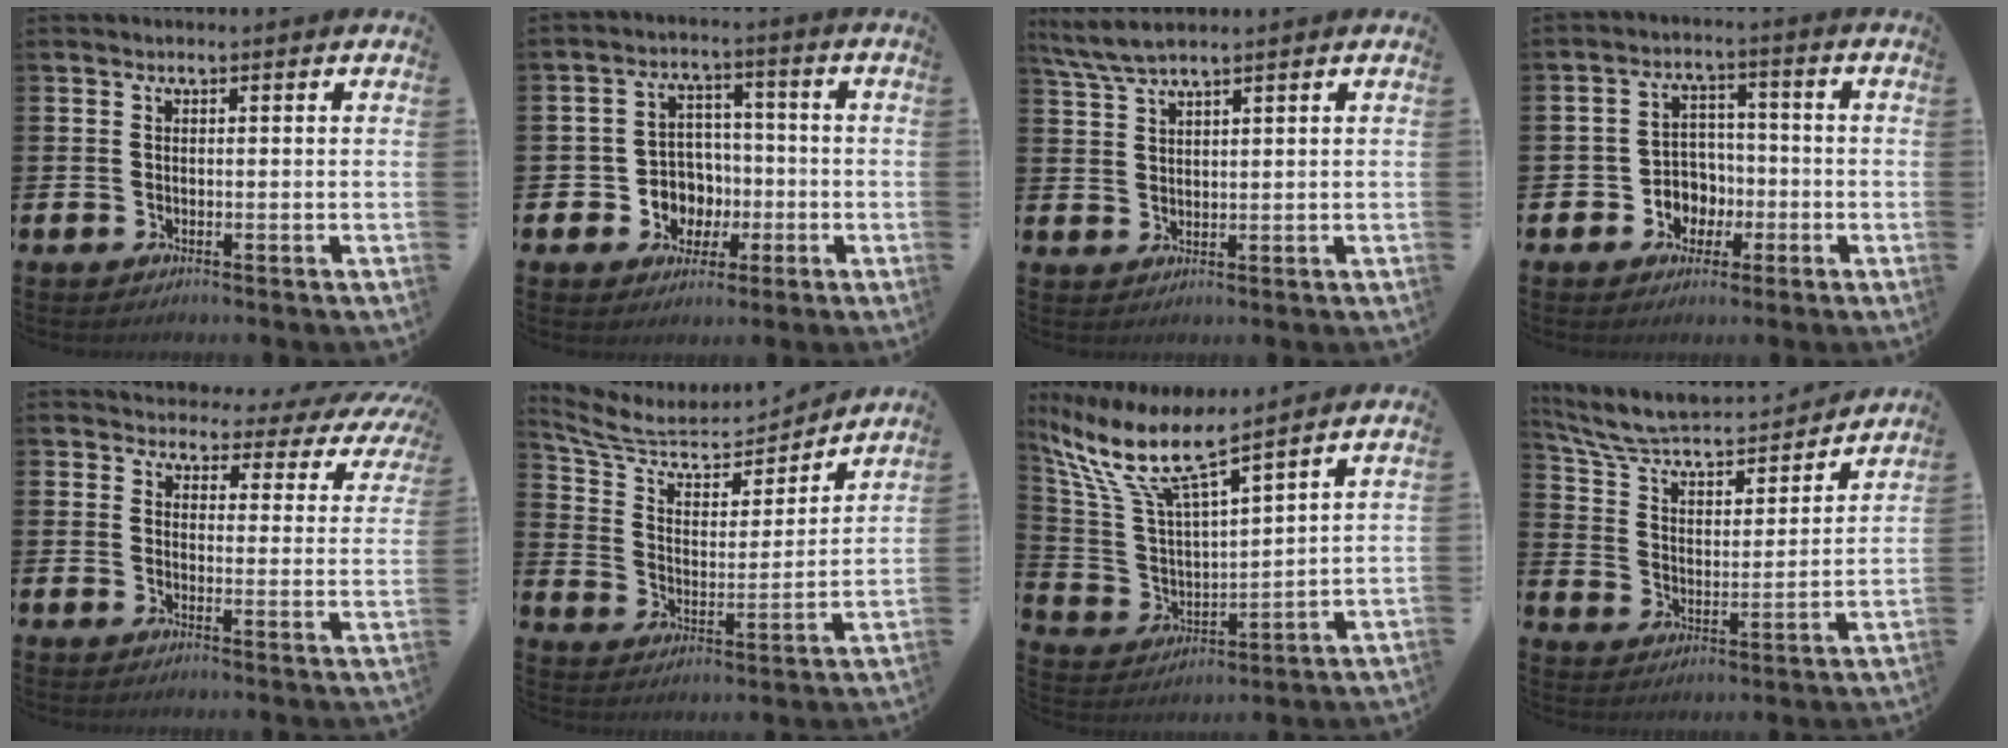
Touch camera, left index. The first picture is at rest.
{"total": 5.6, "force": [-0.7, 5.5, 1.0], "torque": [-0.039, 0.004, -0.014]}
{"total": 4.1, "force": [3.6, 0.2, 1.9], "torque": [-0.052, -0.003, 0.067]}
{"total": 4.6, "force": [-1.2, 4.3, 1.0], "torque": [-0.032, 0.005, -0.027]}
{"total": 2.9, "force": [2.5, 1.4, 0.4], "torque": [-0.025, -0.029, 0.036]}
{"total": 7.3, "force": [6.3, 3.1, 2.0], "torque": [-0.082, -0.048, 0.105]}
{"total": 10.2, "force": [8.4, 1.8, 5.5], "torque": [-0.146, -0.047, 0.142]}
{"total": 8.4, "force": [7.6, 2.4, 2.8], "torque": [-0.096, -0.053, 0.128]}